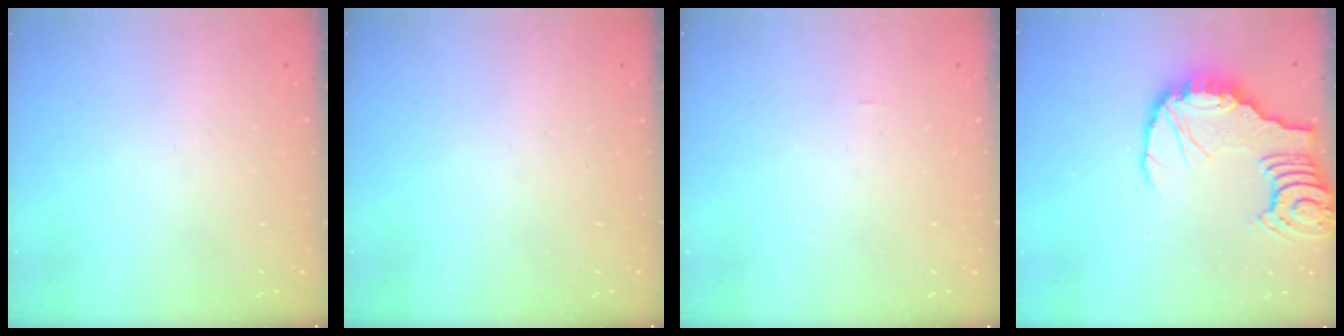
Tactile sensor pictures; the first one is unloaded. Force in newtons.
{"total": 0.0}
{"total": 0.0}
{"total": 13.8, "press": 13.7, "slide": 1.6}